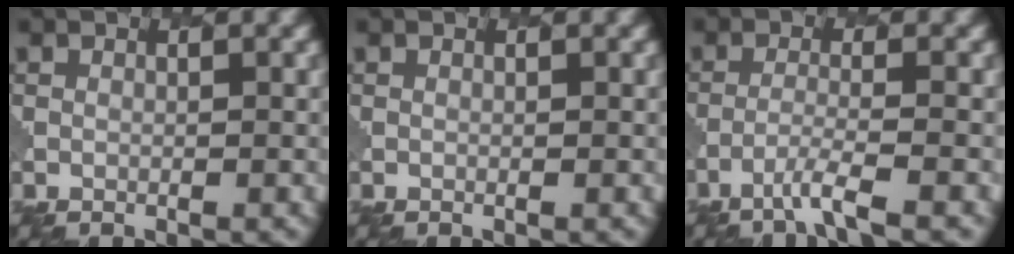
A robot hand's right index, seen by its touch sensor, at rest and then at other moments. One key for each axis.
{"total": 0.0}
{"total": 2.8, "fx": -1.9, "fy": 0.1, "fz": 2.0, "tx": -0.036, "ty": -0.002, "tz": -0.051}